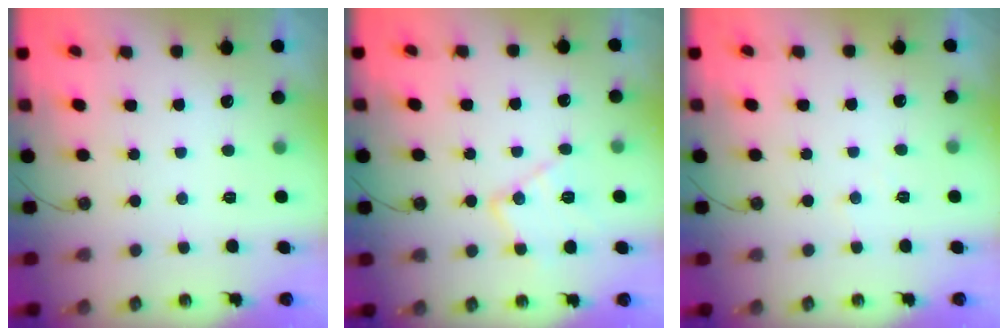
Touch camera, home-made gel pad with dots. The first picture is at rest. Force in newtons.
{"total": 12.6, "press": 12.6, "slide": 0.7}
{"total": 3.7, "press": 3.7, "slide": 0.6}